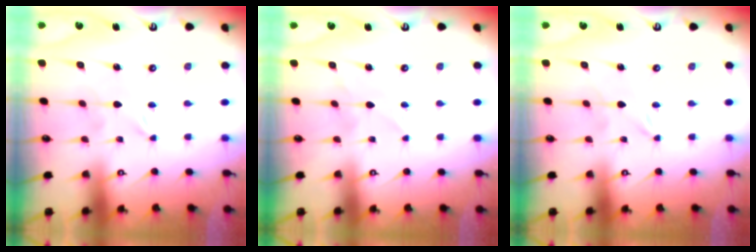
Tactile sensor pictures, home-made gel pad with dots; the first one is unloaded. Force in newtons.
{"total": 4.4, "press": 4.4, "slide": 0.5}
{"total": 0.0}